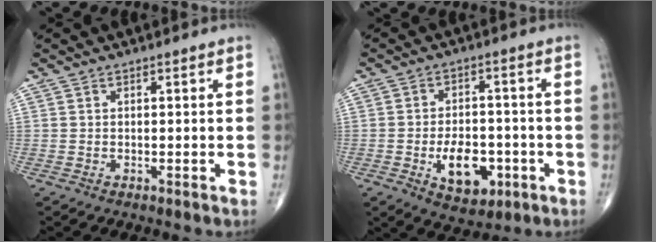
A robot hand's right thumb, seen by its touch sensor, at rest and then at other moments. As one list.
[{"total": 10.0, "force": [-3.2, 6.1, 7.3], "torque": [-0.087, 0.013, -0.039]}]